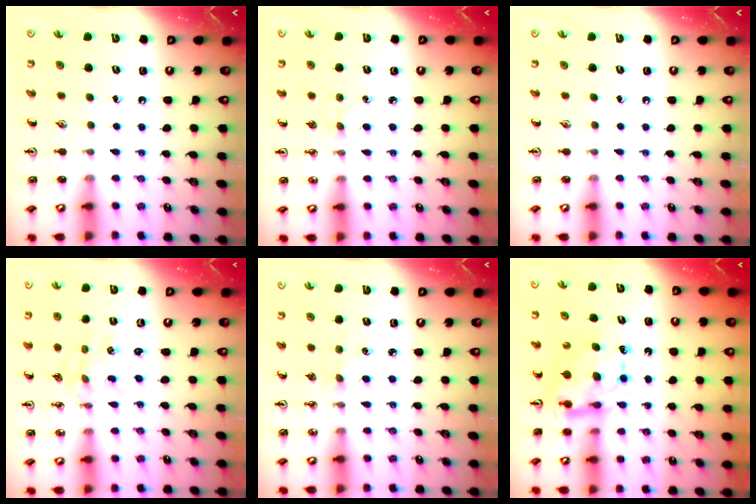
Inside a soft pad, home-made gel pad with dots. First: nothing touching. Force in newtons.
{"total": 3.4, "press": 3.4, "slide": 0.5}
{"total": 0.0}
{"total": 0.9, "press": 0.8, "slide": 0.1}
{"total": 3.6, "press": 3.5, "slide": 0.5}
{"total": 7.3, "press": 7.3, "slide": 0.4}